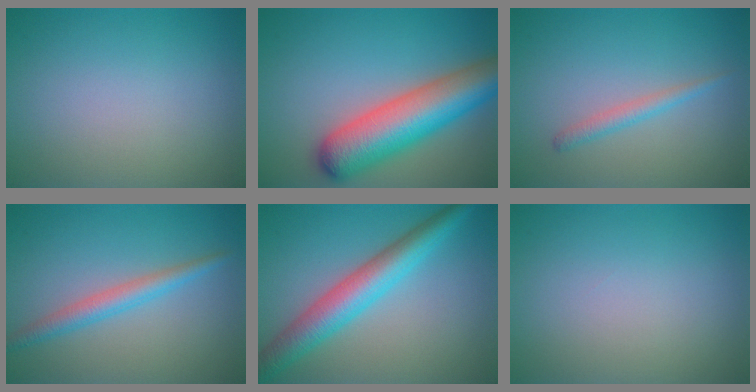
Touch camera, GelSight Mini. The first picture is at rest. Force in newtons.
{"total": 9.5, "press": 9.4, "slide": 0.3}
{"total": 1.5, "press": 1.5, "slide": 0.0}
{"total": 2.6, "press": 2.6, "slide": 0.0}
{"total": 5.9, "press": 5.9, "slide": 0.1}
{"total": 0.0}